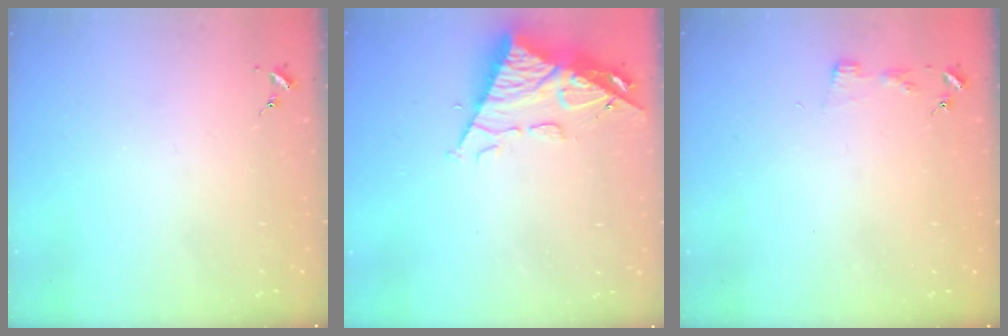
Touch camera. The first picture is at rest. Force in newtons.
{"total": 13.0, "press": 12.9, "slide": 1.4}
{"total": 2.9, "press": 2.9, "slide": 0.3}